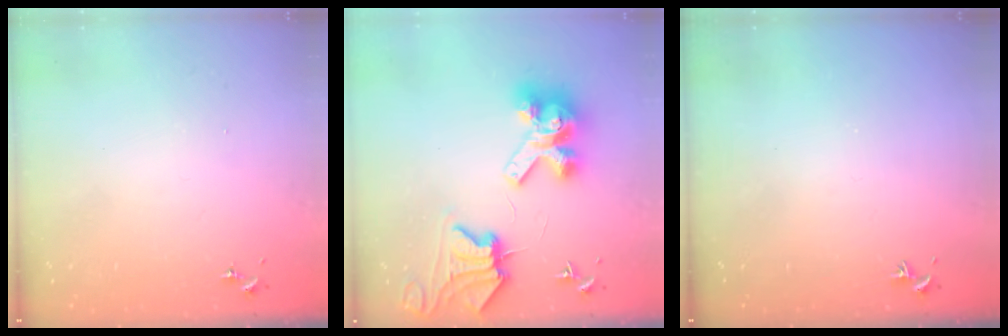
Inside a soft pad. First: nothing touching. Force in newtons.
{"total": 12.6, "press": 12.6, "slide": 1.4}
{"total": 0.0}